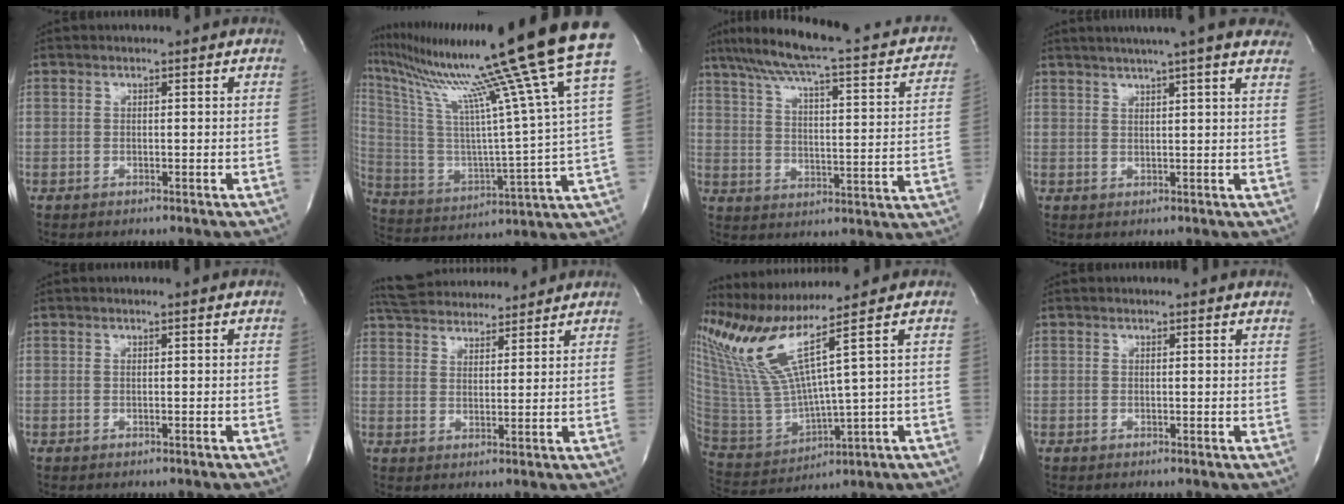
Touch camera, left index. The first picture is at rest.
{"total": 27.6, "force": [22.4, -4.1, 15.5], "torque": [-0.280, -0.066, 0.339]}
{"total": 25.2, "force": [20.0, 4.6, 14.6], "torque": [-0.222, 0.011, 0.253]}
{"total": 17.1, "force": [14.3, 0.8, 9.3], "torque": [-0.145, 0.028, 0.173]}
{"total": 0.5, "force": [-0.4, -0.1, 0.4], "torque": [-0.002, 0.004, -0.003]}
{"total": 11.0, "force": [10.1, 2.7, 3.2], "torque": [-0.049, 0.031, 0.154]}
{"total": 11.9, "force": [8.1, -3.0, 8.2], "torque": [-0.178, -0.017, 0.175]}
{"total": 1.0, "force": [1.0, 0.2, 0.1], "torque": [-0.009, -0.004, 0.001]}